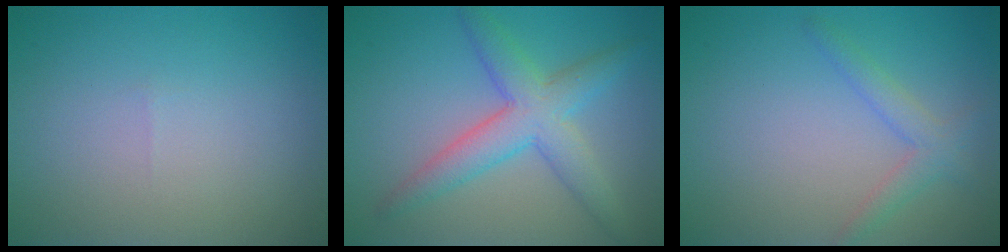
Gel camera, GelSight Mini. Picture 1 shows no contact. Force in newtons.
{"total": 5.0, "press": 5.0, "slide": 0.1}
{"total": 2.1, "press": 2.1, "slide": 0.1}